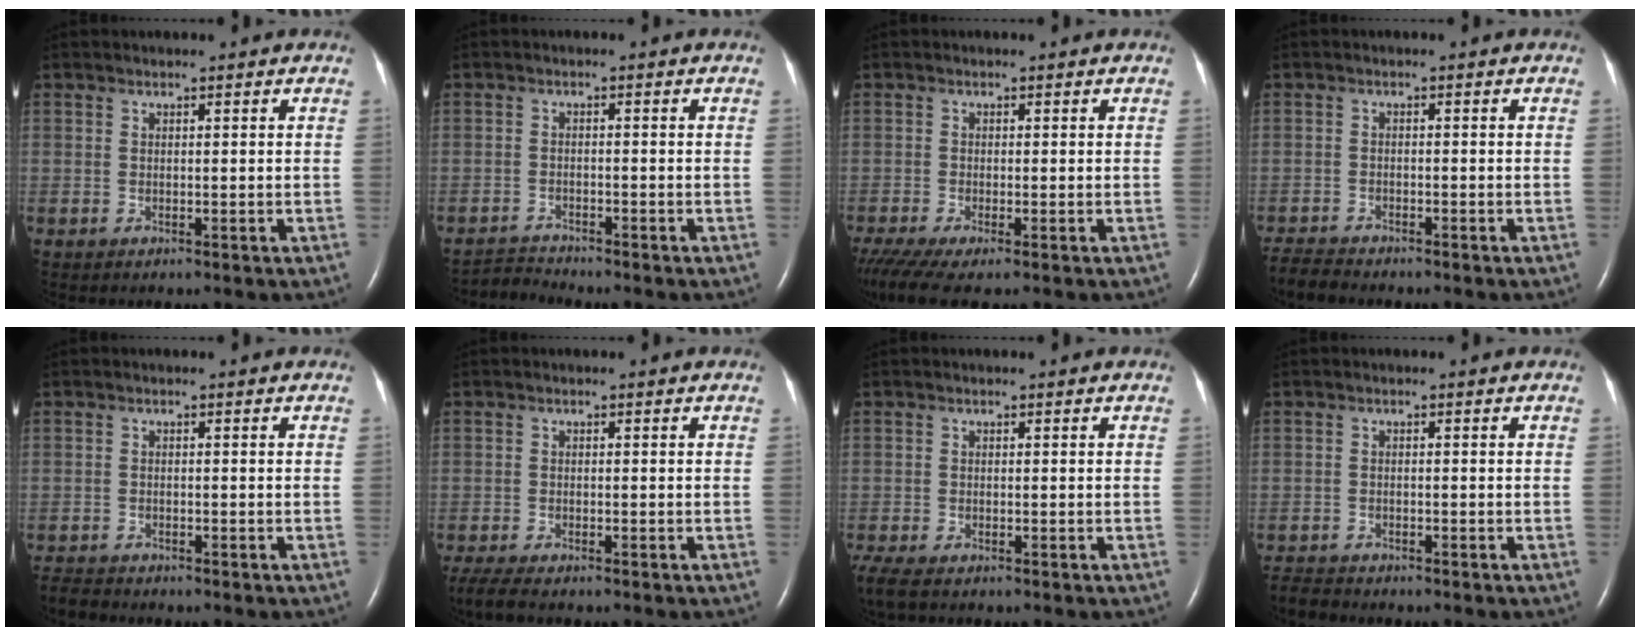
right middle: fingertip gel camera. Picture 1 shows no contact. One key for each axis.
{"total": 2.5, "fx": -2.2, "fy": -0.6, "fz": -0.9, "tx": 0.016, "ty": -0.020, "tz": -0.040}
{"total": 5.5, "fx": -3.9, "fy": 0.7, "fz": 3.7, "tx": -0.071, "ty": -0.017, "tz": -0.072}
{"total": 3.6, "fx": -3.6, "fy": 0.2, "fz": 0.5, "tx": -0.011, "ty": -0.016, "tz": -0.065}
{"total": 2.1, "fx": -2.1, "fy": 0.2, "fz": 0.0, "tx": -0.004, "ty": -0.011, "tz": -0.036}
{"total": 4.5, "fx": -3.7, "fy": 0.8, "fz": 2.4, "tx": -0.054, "ty": -0.015, "tz": -0.062}
{"total": 4.8, "fx": -3.5, "fy": 1.6, "fz": 2.7, "tx": -0.064, "ty": -0.016, "tz": -0.062}
{"total": 2.5, "fx": -2.4, "fy": 0.3, "fz": -0.1, "tx": -0.002, "ty": -0.012, "tz": -0.042}